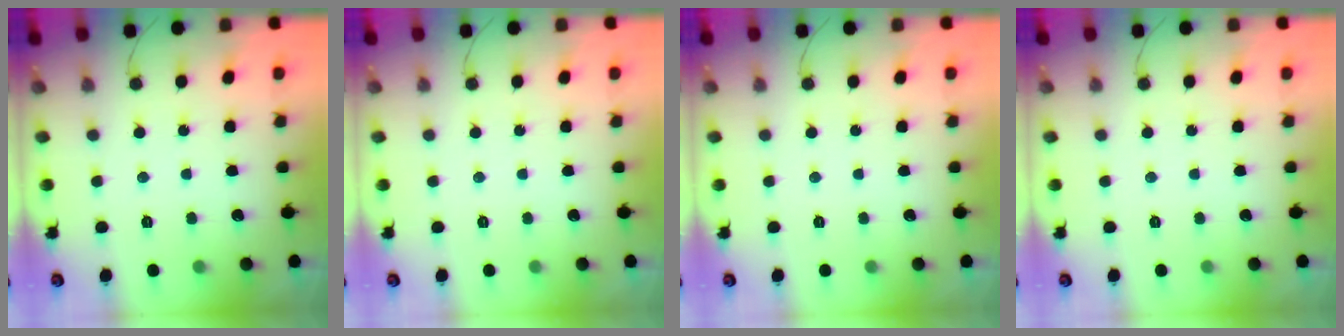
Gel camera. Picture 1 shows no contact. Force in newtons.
{"total": 0.0}
{"total": 0.0}
{"total": 0.0}